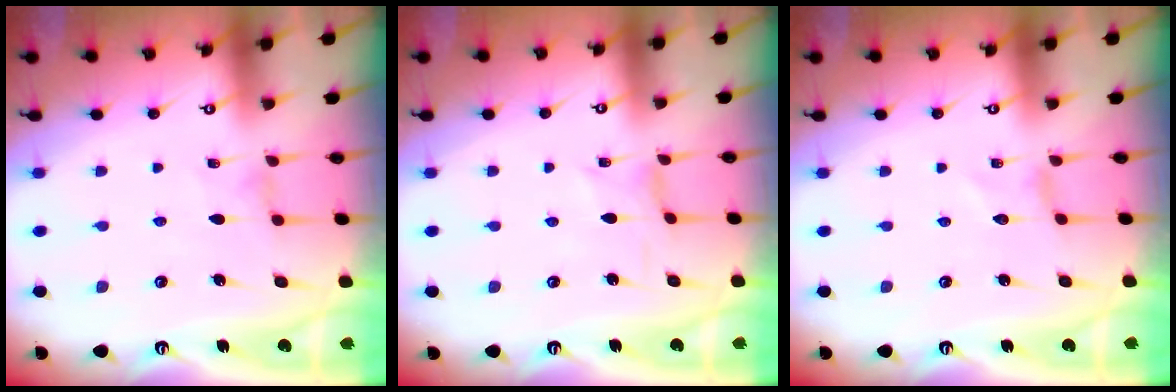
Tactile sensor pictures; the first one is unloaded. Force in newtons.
{"total": 0.0}
{"total": 0.0}